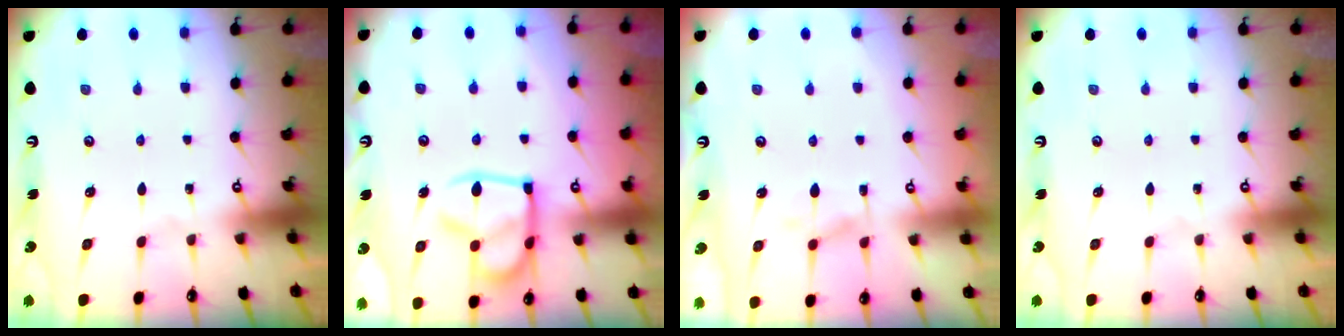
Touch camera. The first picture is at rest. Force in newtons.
{"total": 15.1, "press": 15.0, "slide": 1.7}
{"total": 1.3, "press": 0.1, "slide": 1.3}
{"total": 0.0}